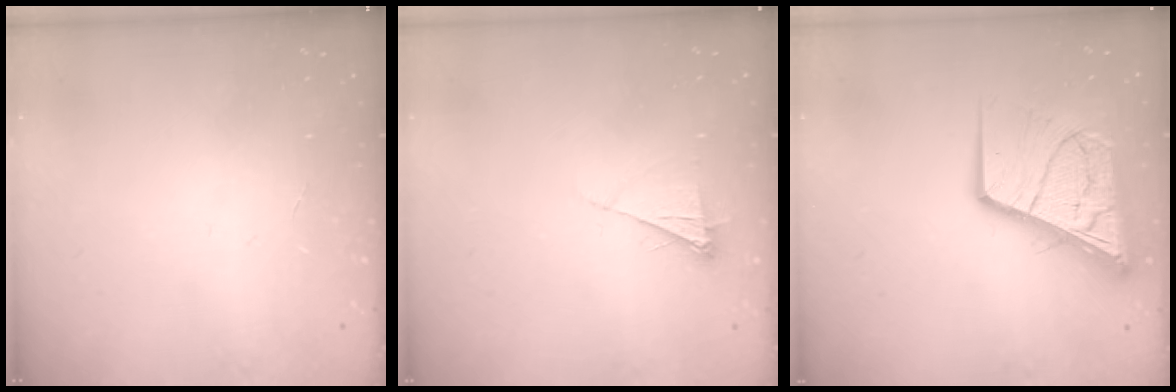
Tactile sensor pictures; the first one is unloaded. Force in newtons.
{"total": 5.4, "press": 5.4, "slide": 0.7}
{"total": 16.3, "press": 16.2, "slide": 1.3}